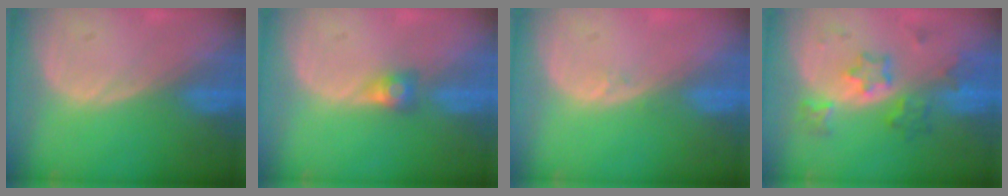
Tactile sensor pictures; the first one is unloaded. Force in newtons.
{"total": 2.6, "press": 2.4, "slide": 1.0}
{"total": 0.6, "press": 0.5, "slide": 0.4}
{"total": 6.0, "press": 6.0, "slide": 0.6}